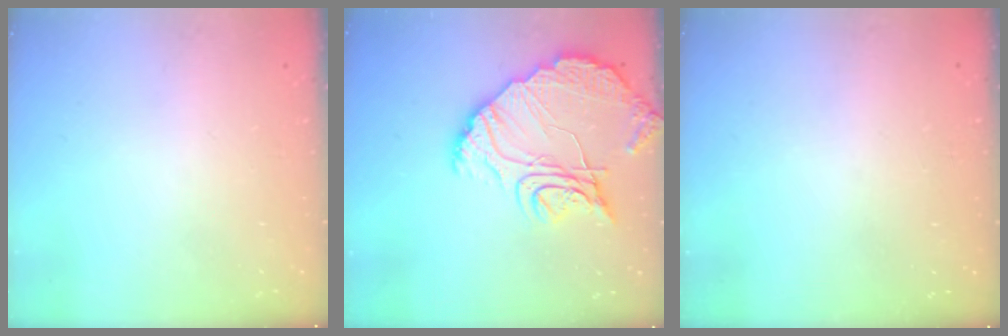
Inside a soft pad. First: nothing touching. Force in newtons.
{"total": 14.9, "press": 14.8, "slide": 1.2}
{"total": 3.8, "press": 3.8, "slide": 0.1}